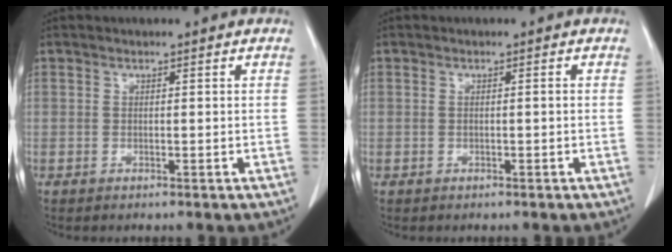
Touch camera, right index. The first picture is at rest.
{"total": 0.8, "force": [0.0, 0.1, 0.8], "torque": [-0.020, 0.004, 0.004]}